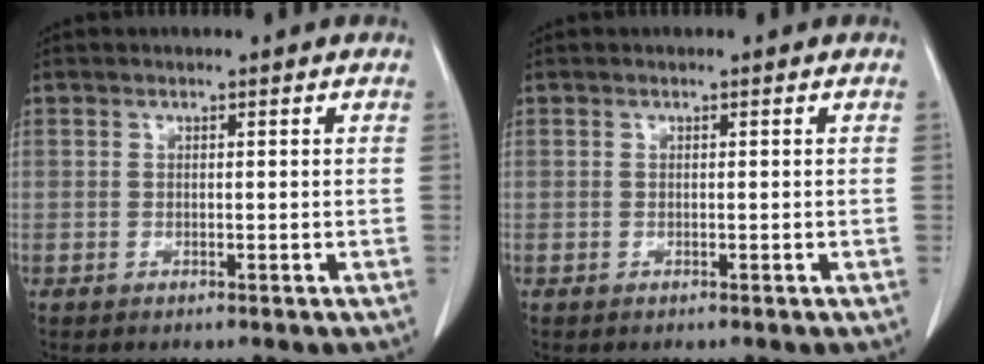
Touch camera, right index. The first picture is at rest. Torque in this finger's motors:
{"motor_torque": [0.00, 0.00, 0.00, 0.00]}